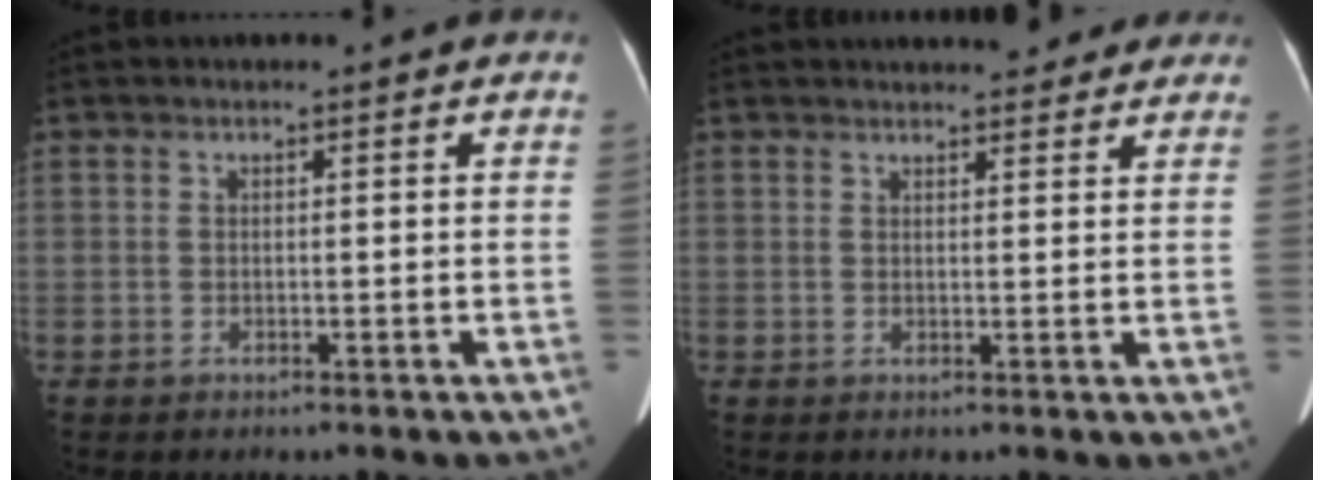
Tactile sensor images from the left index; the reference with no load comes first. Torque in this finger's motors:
{"motor_torque": [0.75, -0.79, 0.08, 0.01]}